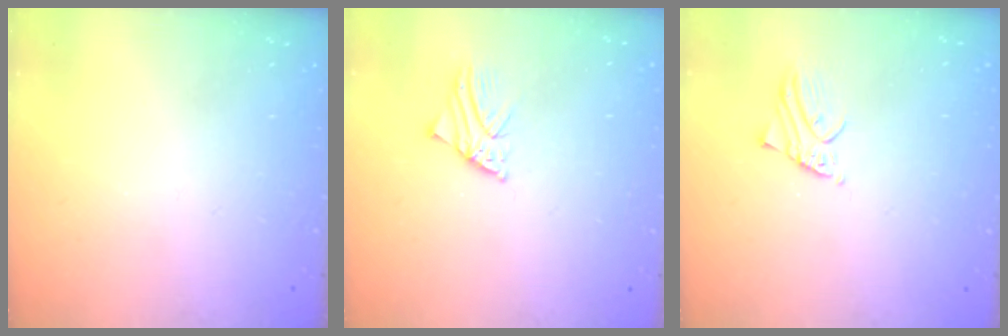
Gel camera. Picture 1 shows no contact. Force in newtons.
{"total": 1.5, "press": 1.5, "slide": 0.0}
{"total": 1.9, "press": 1.9, "slide": 0.1}